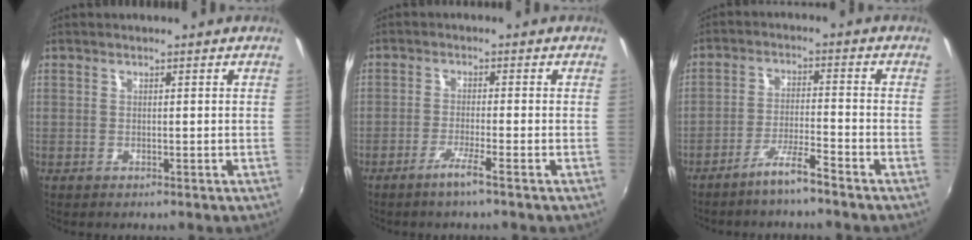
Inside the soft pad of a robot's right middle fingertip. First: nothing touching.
{"total": 3.4, "force": [-2.3, -0.7, 2.3], "torque": [-0.056, -0.005, -0.046]}
{"total": 5.0, "force": [-4.1, -0.4, 2.8], "torque": [-0.070, 0.004, -0.075]}